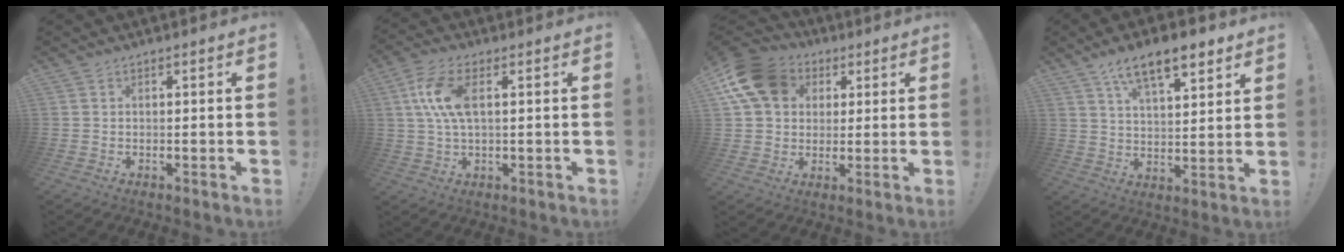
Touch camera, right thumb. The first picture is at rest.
{"total": 10.3, "force": [2.0, 4.3, 9.1], "torque": [-0.179, -0.004, 0.036]}
{"total": 15.2, "force": [5.3, 11.6, 8.1], "torque": [-0.133, -0.014, 0.107]}
{"total": 12.5, "force": [7.8, 4.5, 8.6], "torque": [-0.131, -0.035, 0.132]}